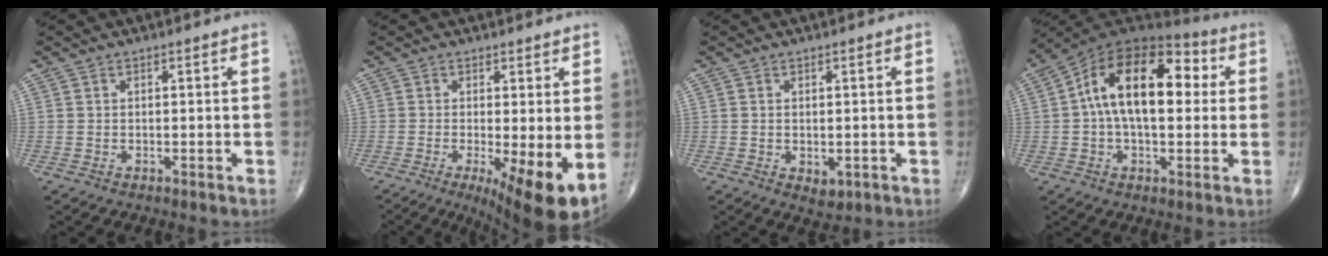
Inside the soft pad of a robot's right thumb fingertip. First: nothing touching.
{"total": 10.3, "force": [-2.5, 2.3, 9.7], "torque": [-0.146, -0.021, -0.035]}
{"total": 2.5, "force": [-0.5, 1.6, 1.8], "torque": [-0.017, -0.004, 0.000]}
{"total": 18.7, "force": [2.6, 10.3, 15.3], "torque": [-0.230, 0.037, 0.030]}